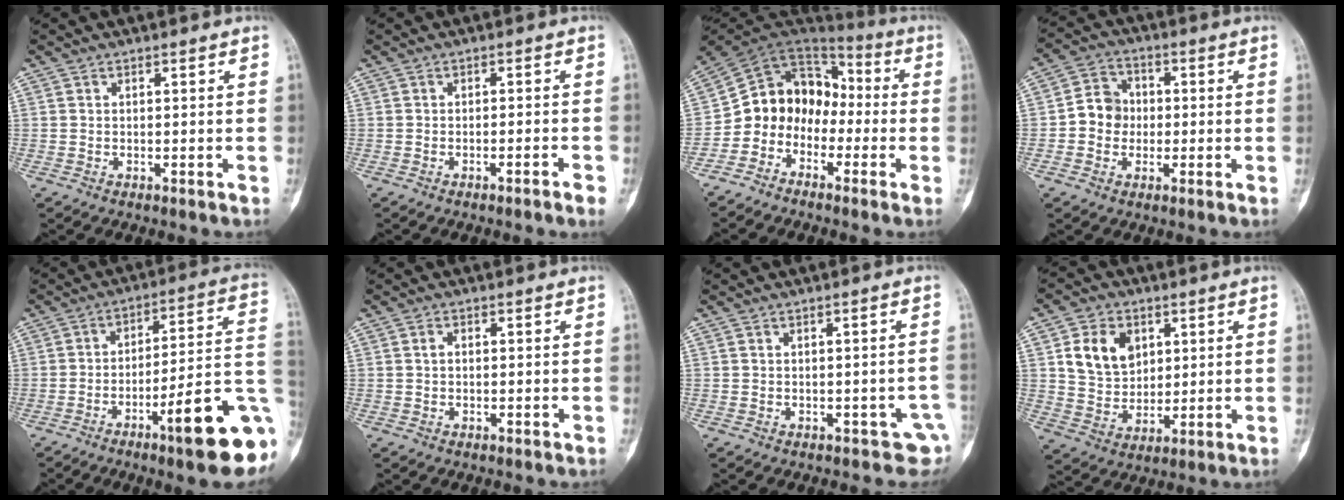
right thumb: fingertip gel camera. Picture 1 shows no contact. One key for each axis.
{"total": 2.2, "fx": -1.5, "fy": 0.0, "fz": 1.7, "tx": -0.035, "ty": 0.008, "tz": -0.018}
{"total": 12.0, "fx": -4.2, "fy": 10.0, "fz": 5.2, "tx": -0.059, "ty": 0.090, "tz": -0.089}
{"total": 7.0, "fx": -0.5, "fy": 6.3, "fz": 3.0, "tx": -0.021, "ty": 0.019, "tz": -0.020}
{"total": 19.1, "fx": -7.6, "fy": 3.4, "fz": 17.2, "tx": -0.193, "ty": 0.046, "tz": -0.107}
{"total": 1.2, "fx": 0.1, "fy": 0.8, "fz": 0.9, "tx": -0.015, "ty": 0.004, "tz": 0.000}
{"total": 3.9, "fx": -1.3, "fy": 2.6, "fz": 2.7, "tx": -0.005, "ty": 0.005, "tz": -0.013}
{"total": 10.6, "fx": 3.6, "fy": 8.0, "fz": 6.0, "tx": -0.076, "ty": -0.016, "tz": 0.073}